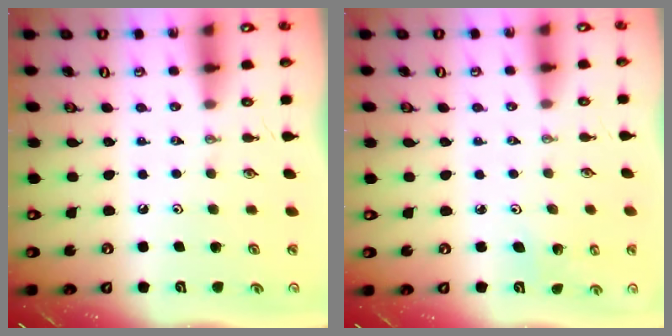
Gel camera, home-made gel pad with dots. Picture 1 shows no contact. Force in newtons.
{"total": 2.8, "press": 2.8, "slide": 0.2}